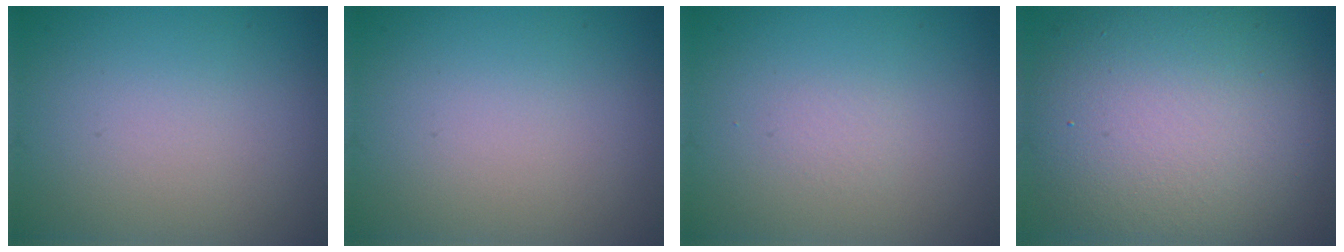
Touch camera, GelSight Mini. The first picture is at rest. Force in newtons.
{"total": 0.0}
{"total": 0.5, "press": 0.5, "slide": 0.1}
{"total": 11.5, "press": 11.5, "slide": 0.3}